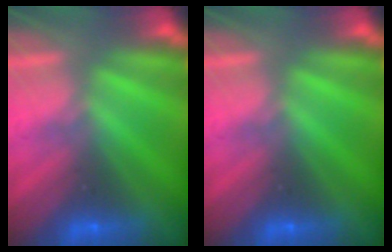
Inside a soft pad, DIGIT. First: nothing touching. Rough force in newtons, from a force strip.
{"total": 0.0}